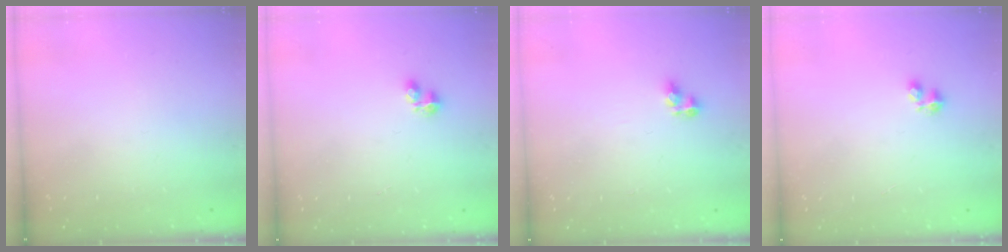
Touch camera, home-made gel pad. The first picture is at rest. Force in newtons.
{"total": 3.1, "press": 3.0, "slide": 0.5}
{"total": 5.5, "press": 5.5, "slide": 0.6}
{"total": 2.4, "press": 2.3, "slide": 0.6}